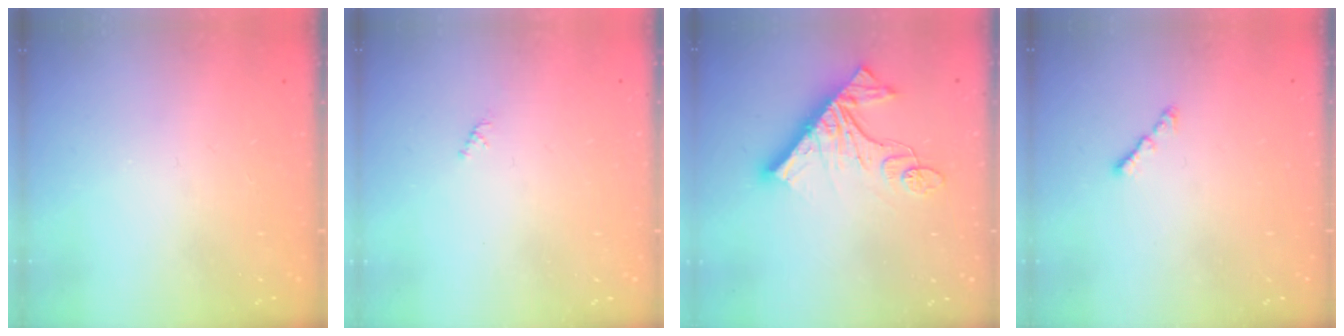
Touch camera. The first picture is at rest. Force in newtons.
{"total": 0.8, "press": 0.7, "slide": 0.4}
{"total": 15.3, "press": 15.3, "slide": 1.0}
{"total": 1.6, "press": 1.5, "slide": 0.5}